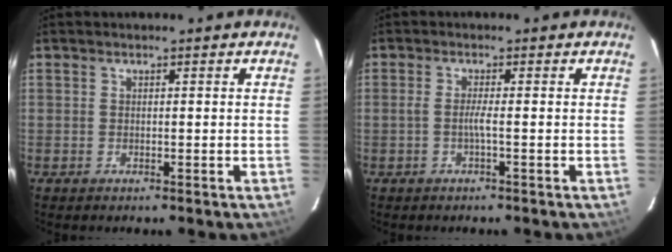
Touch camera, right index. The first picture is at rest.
{"total": 1.7, "force": [-0.6, -0.5, 1.5], "torque": [-0.029, -0.001, -0.013]}